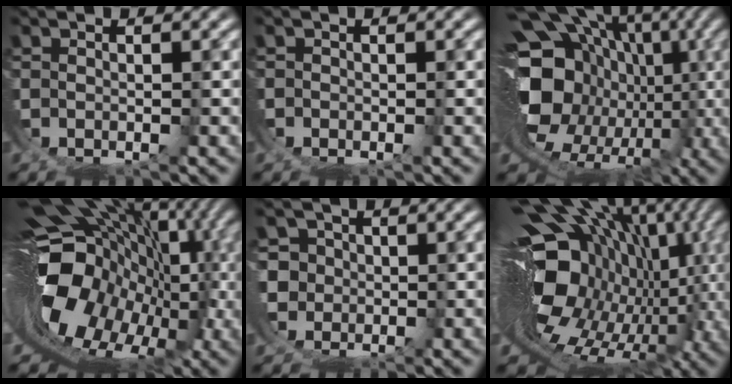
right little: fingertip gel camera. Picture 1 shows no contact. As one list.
[{"total": 0.0}, {"total": 16.5, "force": [-2.0, 11.7, 11.5], "torque": [-0.216, -0.056, -0.008]}, {"total": 24.9, "force": [-1.4, 16.9, 18.2], "torque": [-0.267, -0.025, -0.027]}, {"total": 9.1, "force": [-0.2, 8.4, 3.4], "torque": [-0.103, -0.032, -0.005]}, {"total": 22.9, "force": [-1.2, 14.9, 17.3], "torque": [-0.252, -0.031, -0.011]}]